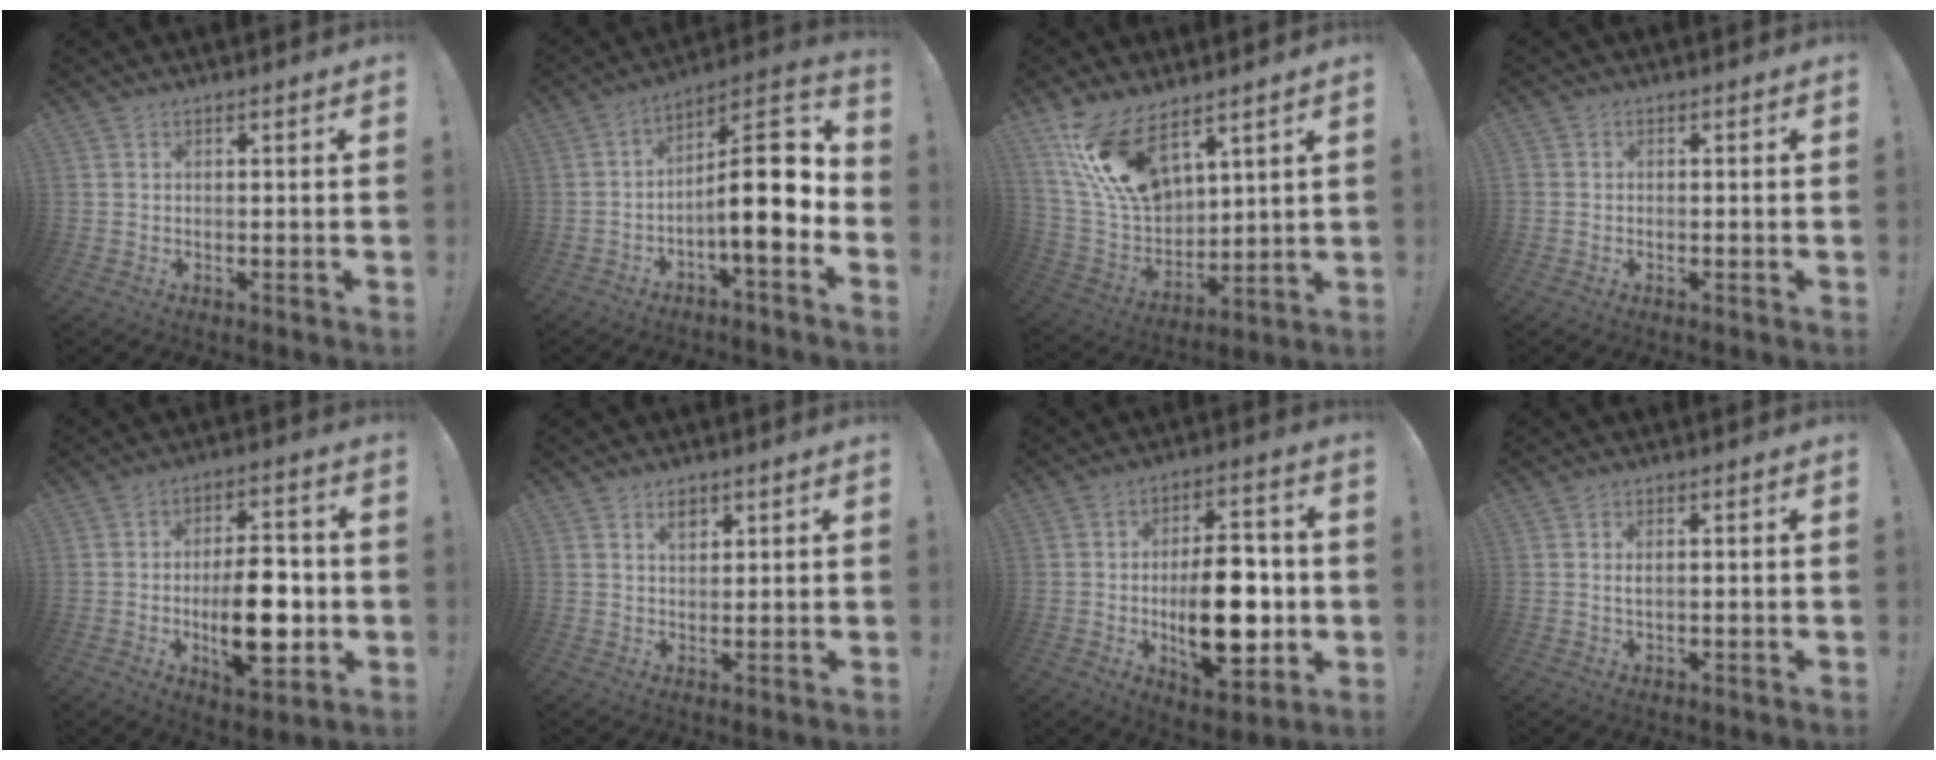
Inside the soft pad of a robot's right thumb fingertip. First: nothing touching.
{"total": 15.2, "force": [-1.8, 4.3, 14.4], "torque": [-0.218, 0.011, -0.029]}
{"total": 17.4, "force": [11.3, 8.6, 10.0], "torque": [-0.199, -0.071, 0.215]}
{"total": 0.6, "force": [-0.2, 0.5, 0.1], "torque": [-0.001, 0.002, -0.004]}
{"total": 16.6, "force": [-2.5, 8.1, 14.3], "torque": [-0.220, 0.003, -0.038]}
{"total": 3.5, "force": [2.4, 2.1, 1.5], "torque": [-0.006, -0.013, 0.040]}
{"total": 19.5, "force": [-1.9, 10.0, 16.6], "torque": [-0.250, -0.001, -0.028]}
{"total": 1.2, "force": [0.6, 0.2, 1.0], "torque": [-0.015, -0.002, 0.008]}